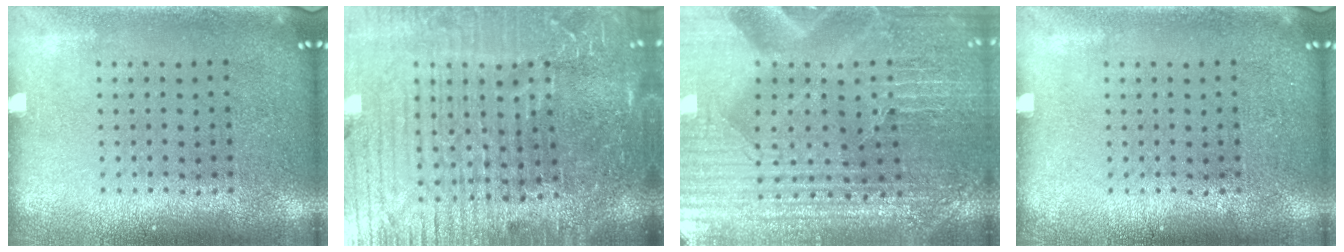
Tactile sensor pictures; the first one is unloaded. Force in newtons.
{"total": 6.4, "press": 5.7, "slide": 3.0}
{"total": 3.9, "press": 3.8, "slide": 0.7}
{"total": 0.0}